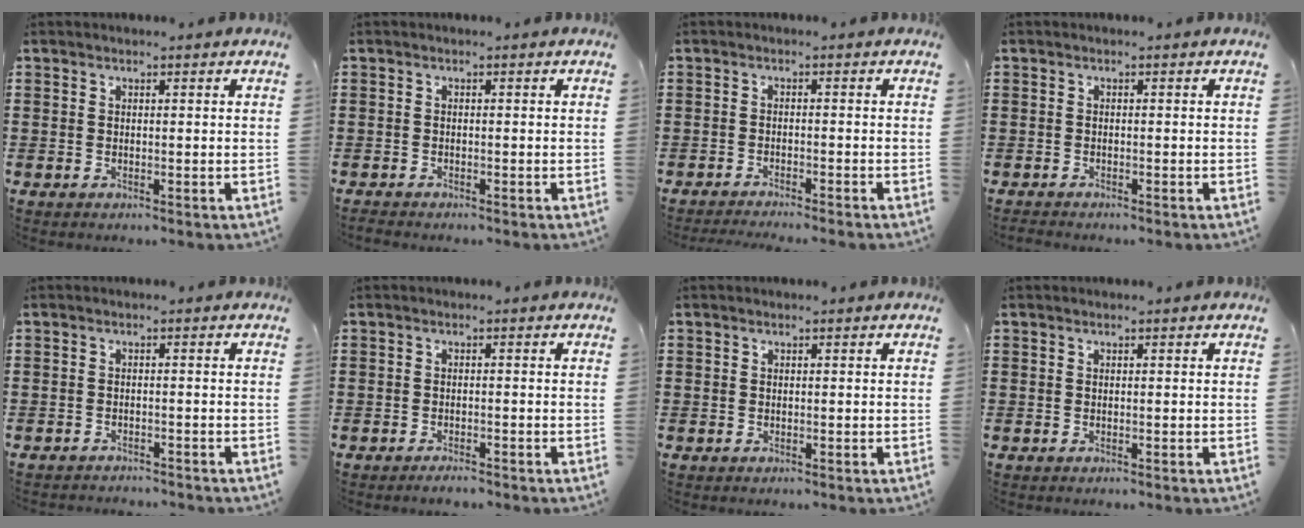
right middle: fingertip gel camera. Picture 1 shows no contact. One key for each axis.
{"total": 0.7, "fx": -0.7, "fy": 0.2, "fz": -0.1, "tx": 0.000, "ty": -0.002, "tz": -0.015}
{"total": 1.8, "fx": -1.8, "fy": -0.1, "fz": 0.2, "tx": -0.004, "ty": 0.000, "tz": -0.036}
{"total": 0.9, "fx": -0.8, "fy": 0.3, "fz": -0.2, "tx": 0.002, "ty": 0.001, "tz": -0.018}
{"total": 1.3, "fx": -1.3, "fy": 0.2, "fz": -0.2, "tx": -0.001, "ty": 0.000, "tz": -0.028}
{"total": 1.1, "fx": -1.0, "fy": 0.1, "fz": 0.3, "tx": -0.009, "ty": -0.004, "tz": -0.019}
{"total": 0.6, "fx": -0.1, "fy": 0.6, "fz": -0.2, "tx": 0.002, "ty": 0.004, "tz": -0.003}
{"total": 0.0}